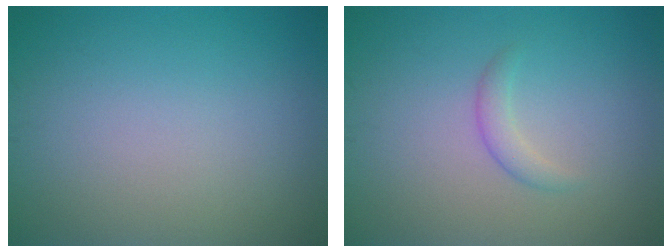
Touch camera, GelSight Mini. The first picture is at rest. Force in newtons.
{"total": 1.4, "press": 1.4, "slide": 0.0}